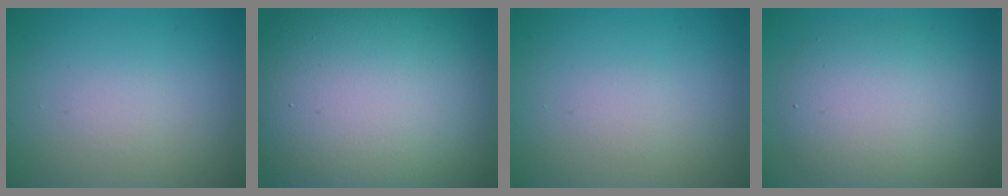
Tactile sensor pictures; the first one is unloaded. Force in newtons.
{"total": 18.7, "press": 18.7, "slide": 1.1}
{"total": 0.8, "press": 0.8, "slide": 0.1}
{"total": 5.7, "press": 5.7, "slide": 0.2}